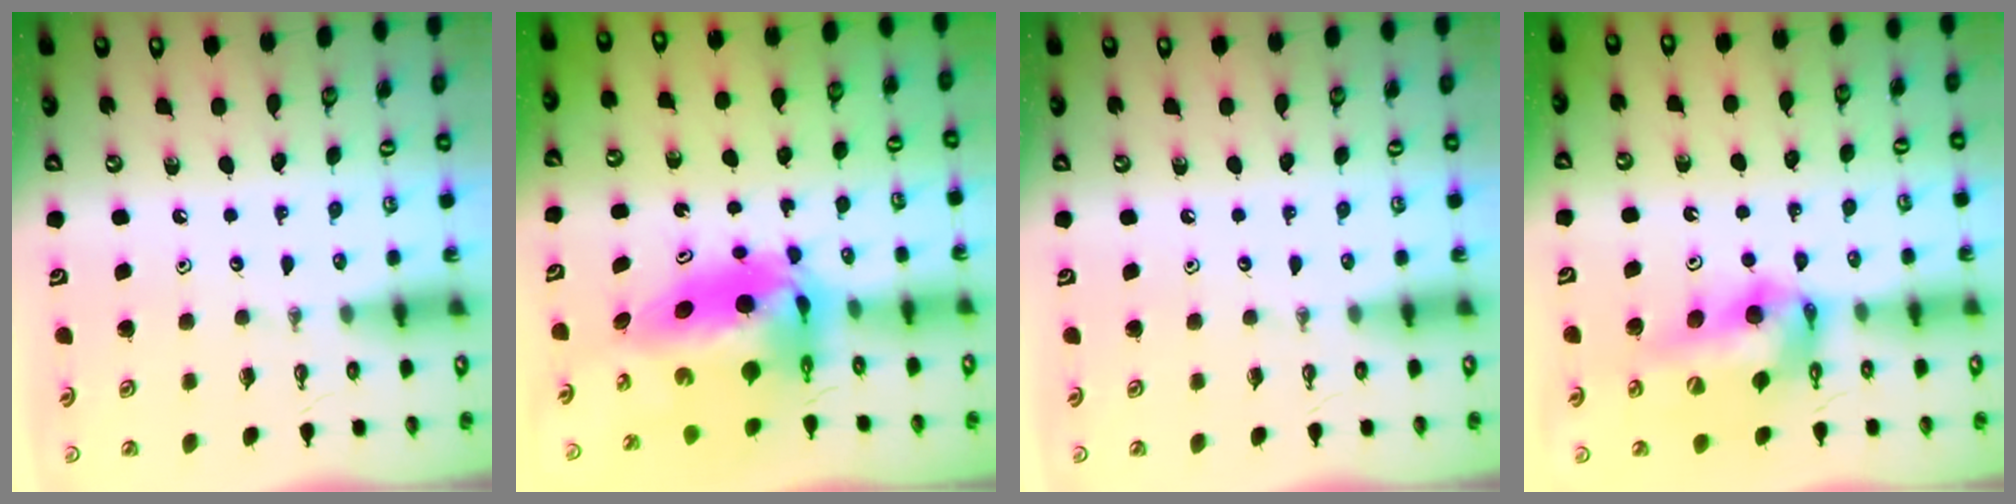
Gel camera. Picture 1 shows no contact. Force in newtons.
{"total": 10.8, "press": 10.6, "slide": 2.1}
{"total": 0.0}
{"total": 14.2, "press": 14.1, "slide": 1.6}